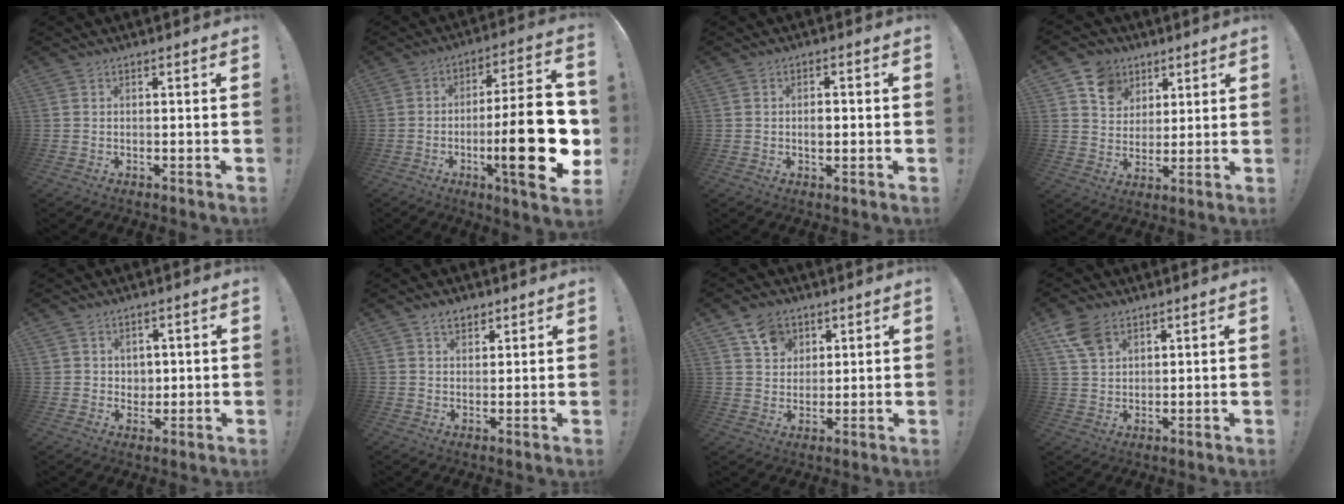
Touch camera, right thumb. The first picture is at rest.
{"total": 24.8, "force": [-5.4, 5.8, 23.5], "torque": [-0.357, 0.016, -0.081]}
{"total": 2.4, "force": [-0.5, 1.4, 1.8], "torque": [-0.009, -0.004, -0.014]}
{"total": 10.0, "force": [5.3, 8.1, 2.6], "torque": [-0.044, -0.029, 0.106]}
{"total": 4.1, "force": [2.2, 3.5, 0.0], "torque": [0.003, -0.014, 0.040]}
{"total": 4.0, "force": [2.7, 2.4, 1.7], "torque": [-0.025, -0.009, 0.049]}
{"total": 8.2, "force": [4.5, 6.4, 2.3], "torque": [-0.029, -0.023, 0.086]}
{"total": 8.1, "force": [4.8, 4.9, 4.2], "torque": [-0.078, -0.011, 0.096]}